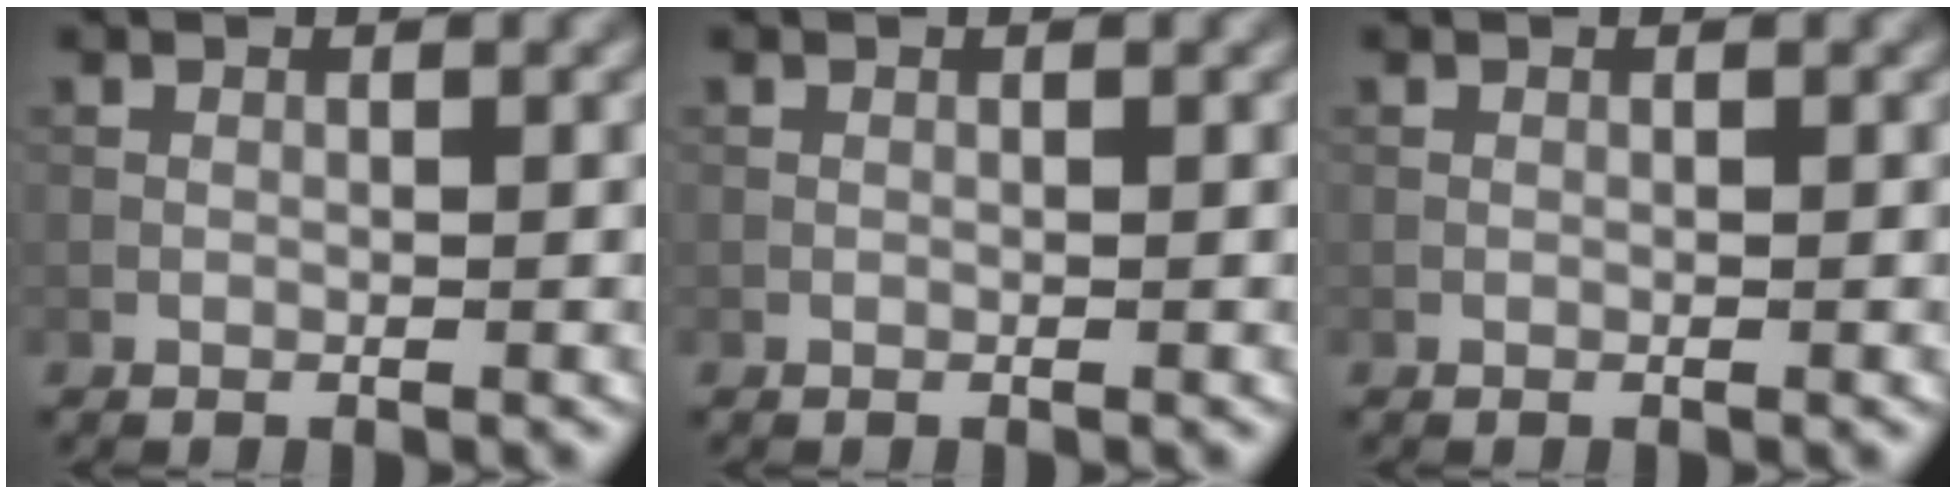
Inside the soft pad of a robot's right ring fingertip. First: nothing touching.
{"total": 0.0}
{"total": 0.0}